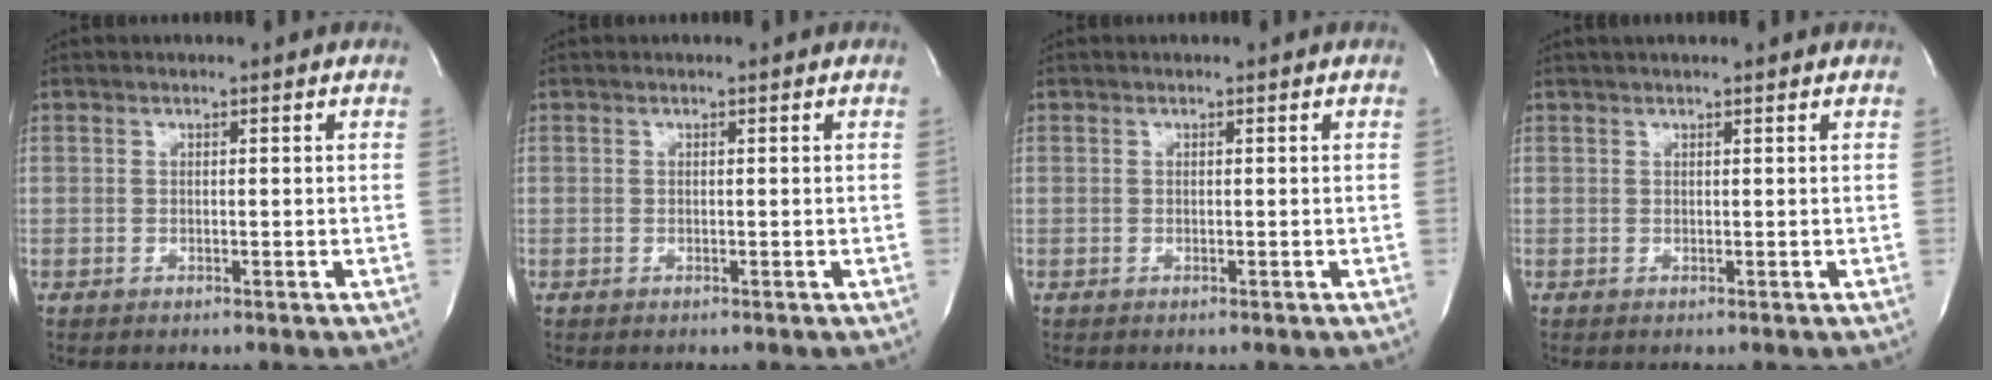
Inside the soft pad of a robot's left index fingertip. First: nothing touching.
{"total": 0.0}
{"total": 0.0}
{"total": 3.9, "force": [3.4, 0.1, 1.8], "torque": [-0.026, 0.029, 0.041]}